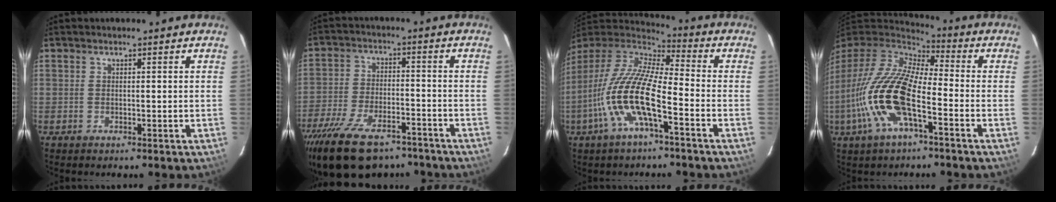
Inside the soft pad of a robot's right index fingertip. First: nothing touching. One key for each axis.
{"total": 20.0, "fx": -14.8, "fy": 8.8, "fz": 10.2, "tx": -0.219, "ty": -0.024, "tz": -0.235}
{"total": 17.0, "fx": -6.6, "fy": 4.2, "fz": 15.0, "tx": -0.295, "ty": -0.020, "tz": -0.135}
{"total": 18.9, "fx": -6.3, "fy": 6.9, "fz": 16.4, "tx": -0.337, "ty": -0.022, "tz": -0.131}